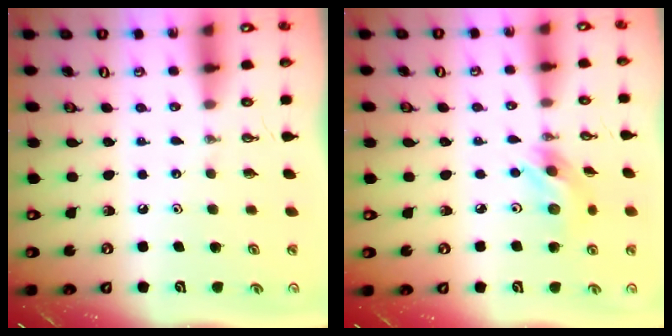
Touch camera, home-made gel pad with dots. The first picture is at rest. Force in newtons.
{"total": 8.5, "press": 8.5, "slide": 0.7}